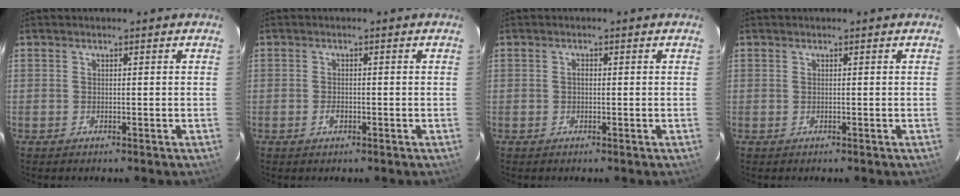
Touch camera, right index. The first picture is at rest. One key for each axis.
{"total": 1.6, "fx": -0.8, "fy": 1.0, "fz": 0.9, "tx": -0.020, "ty": 0.000, "tz": -0.014}
{"total": 0.7, "fx": -0.1, "fy": 0.6, "fz": 0.5, "tx": -0.007, "ty": 0.004, "tz": -0.003}
{"total": 0.0}